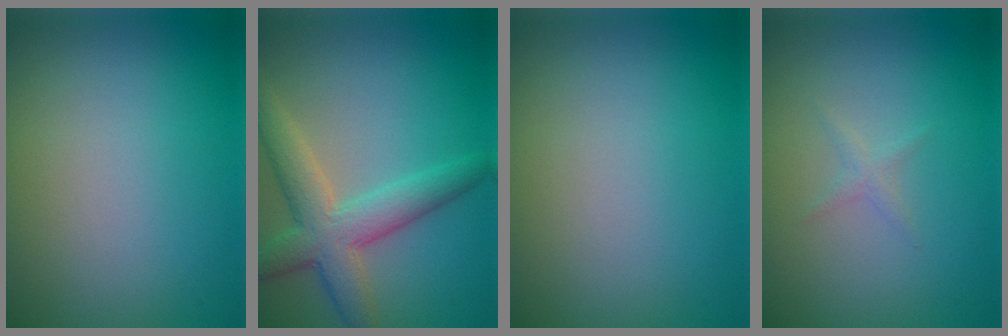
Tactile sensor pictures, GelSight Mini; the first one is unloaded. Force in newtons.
{"total": 5.4, "press": 5.4, "slide": 0.1}
{"total": 0.0}
{"total": 0.7, "press": 0.7, "slide": 0.0}